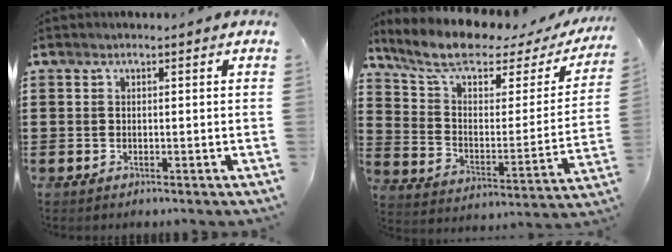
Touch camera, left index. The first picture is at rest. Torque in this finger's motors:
{"motor_torque": [2.14, 0.00, 0.78, 0.18]}